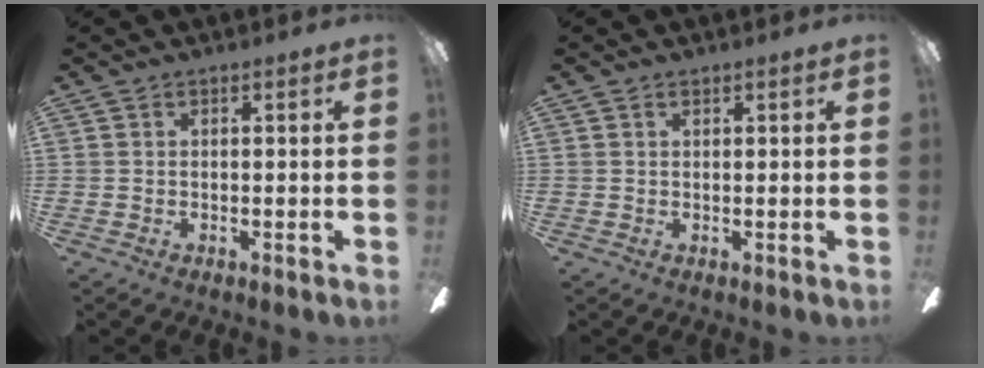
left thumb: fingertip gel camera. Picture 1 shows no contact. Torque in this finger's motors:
{"motor_torque": [-0.06, -0.11, 0.24, -0.41, 0.00]}